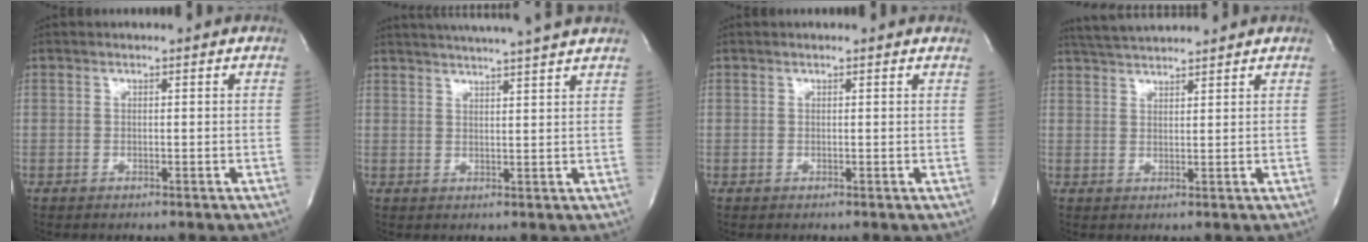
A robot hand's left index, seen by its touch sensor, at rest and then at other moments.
{"total": 12.7, "force": [11.4, -0.9, 5.7], "torque": [-0.097, 0.005, 0.148]}
{"total": 1.7, "force": [1.5, 0.1, 0.7], "torque": [-0.014, 0.009, 0.012]}
{"total": 6.1, "force": [5.8, -0.3, 1.8], "torque": [-0.040, 0.027, 0.102]}